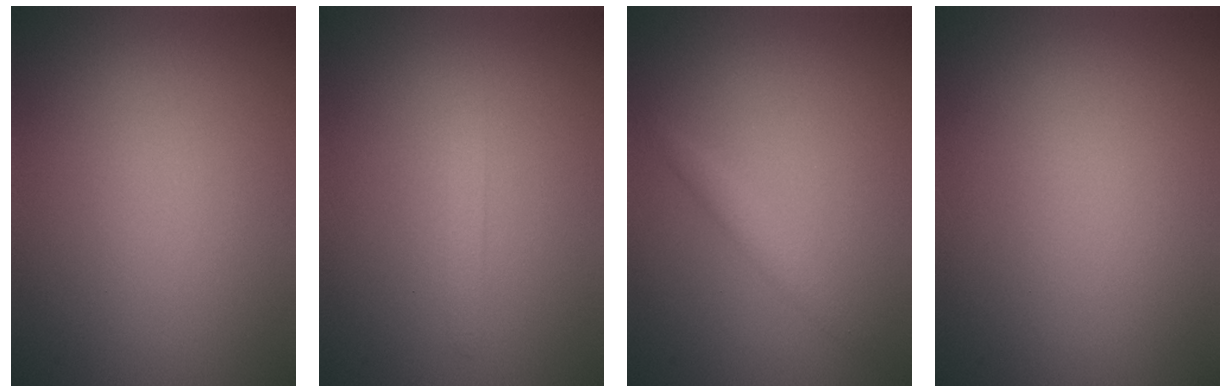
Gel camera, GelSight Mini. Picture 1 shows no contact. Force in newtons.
{"total": 0.9, "press": 0.9, "slide": 0.1}
{"total": 1.1, "press": 1.1, "slide": 0.1}
{"total": 0.0}